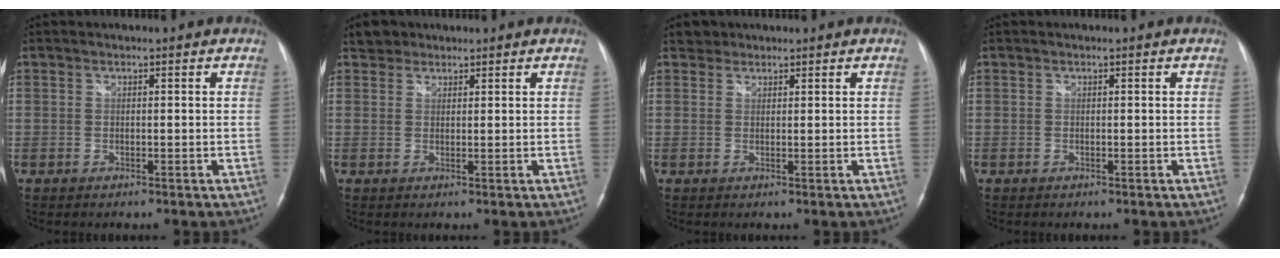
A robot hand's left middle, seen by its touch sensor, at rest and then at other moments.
{"total": 2.2, "force": [1.7, 1.3, 0.0], "torque": [-0.002, 0.011, 0.027]}
{"total": 1.5, "force": [1.2, 0.9, -0.2], "torque": [0.007, 0.007, 0.016]}
{"total": 0.0}